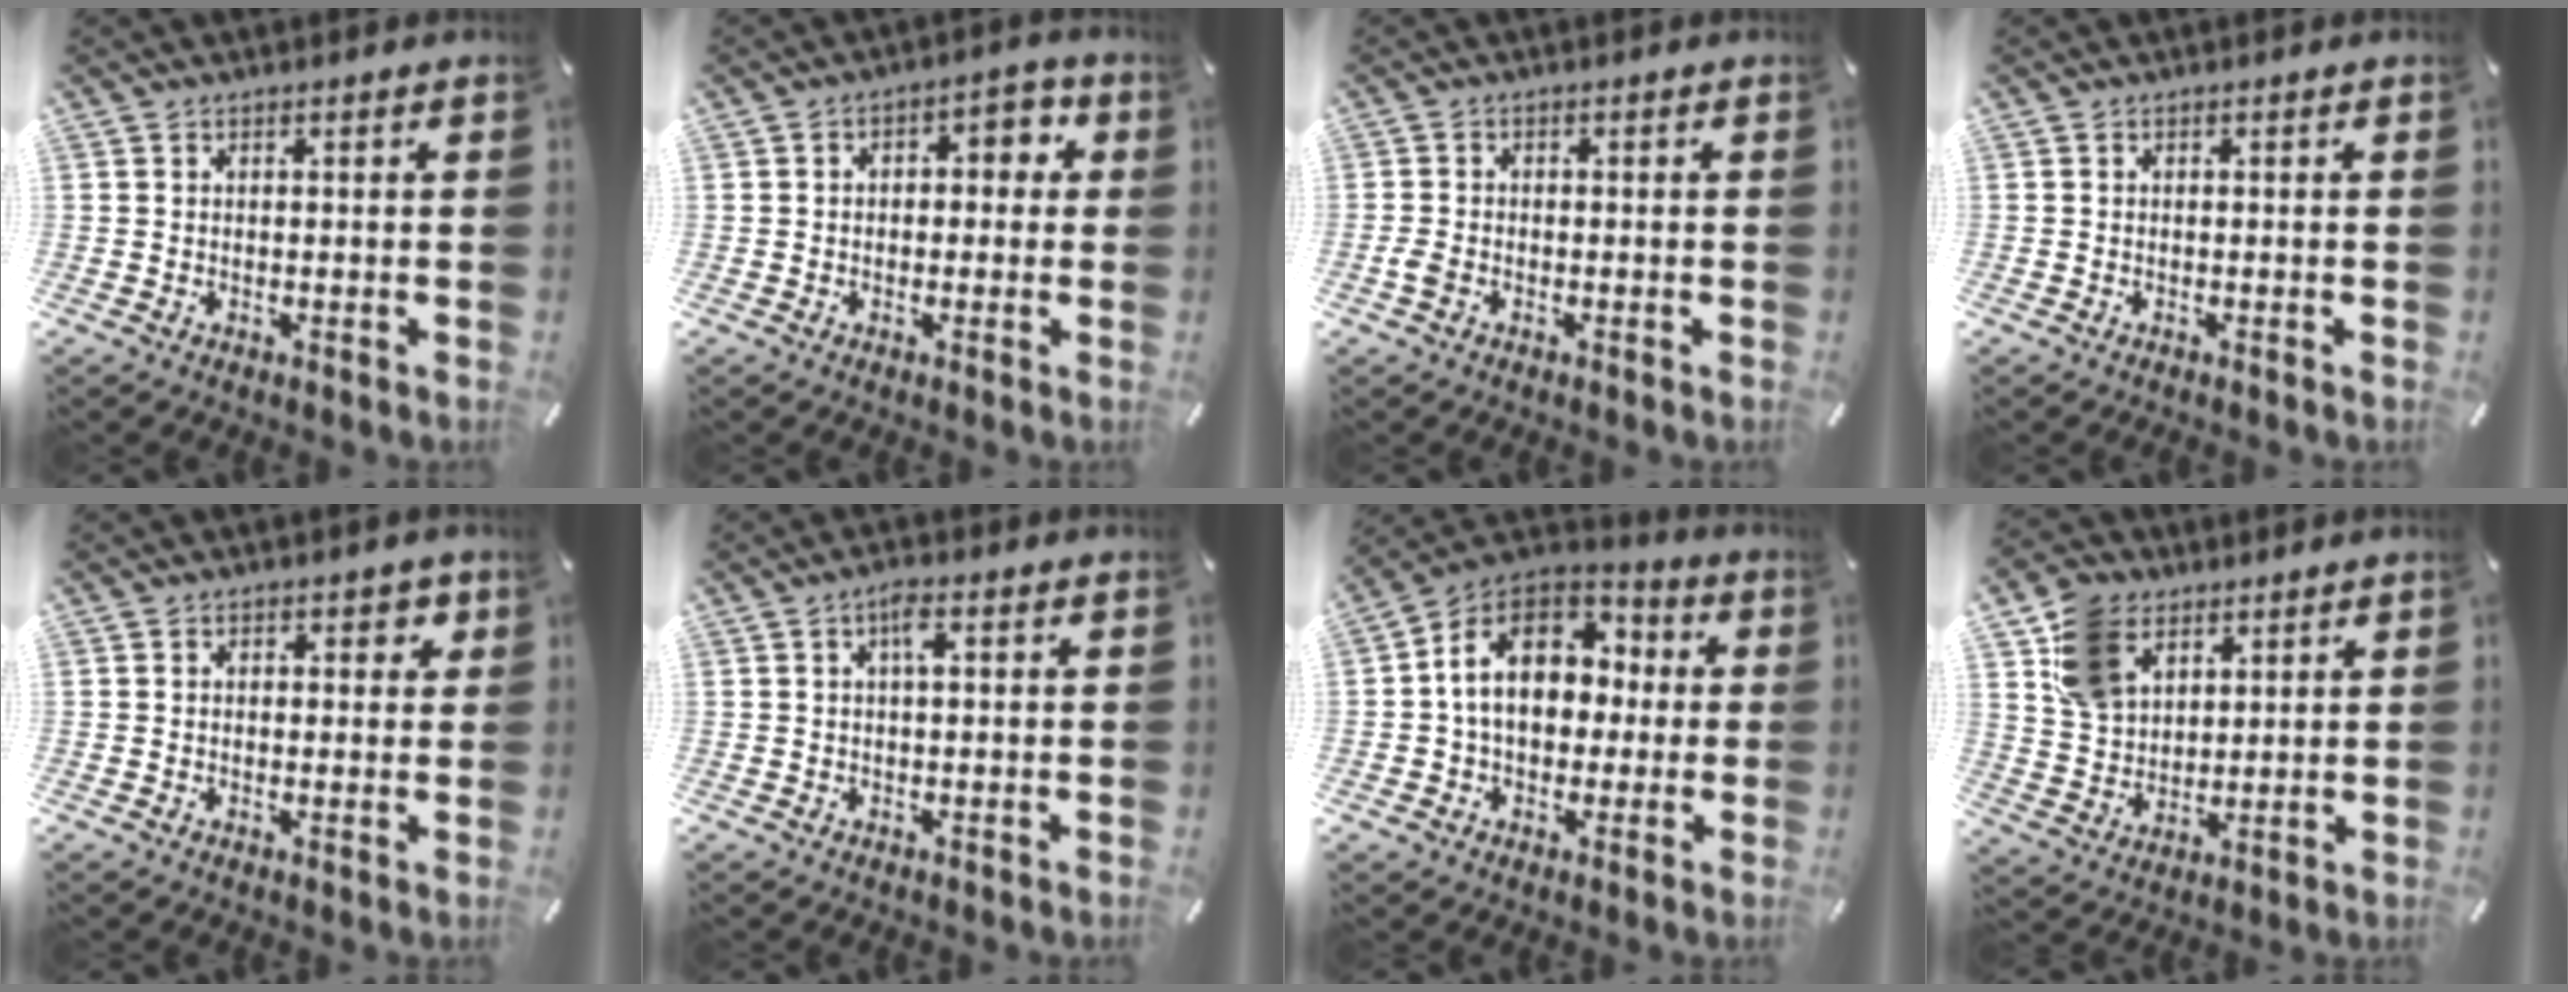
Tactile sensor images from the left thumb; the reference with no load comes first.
{"total": 4.6, "force": [-0.4, 3.1, 3.4], "torque": [-0.041, 0.010, -0.017]}
{"total": 2.0, "force": [-1.1, 1.0, 1.2], "torque": [-0.029, 0.002, -0.021]}
{"total": 0.0}
{"total": 2.2, "force": [0.7, 1.5, 1.5], "torque": [-0.007, -0.001, 0.004]}
{"total": 3.3, "force": [0.7, 1.0, 3.0], "torque": [-0.062, 0.009, 0.010]}
{"total": 14.4, "force": [0.5, 11.4, 8.7], "torque": [-0.169, 0.009, 0.009]}
{"total": 11.3, "force": [6.0, 8.2, 5.0], "torque": [-0.120, -0.004, 0.119]}